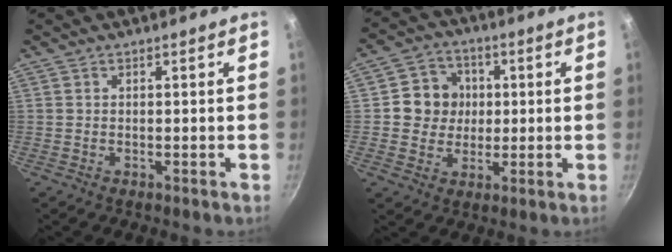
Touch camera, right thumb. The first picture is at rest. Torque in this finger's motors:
{"motor_torque": [-0.63, 0.64, 0.27, -0.34, 0.01]}